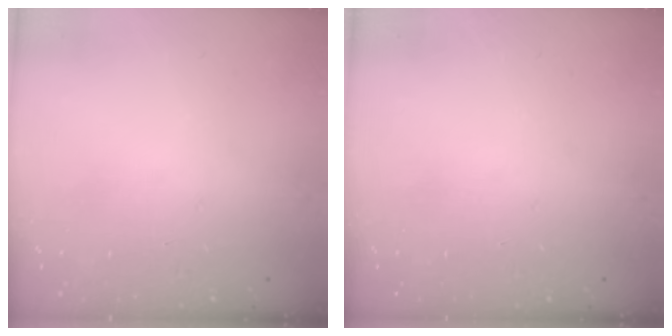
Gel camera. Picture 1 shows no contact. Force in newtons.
{"total": 0.0}